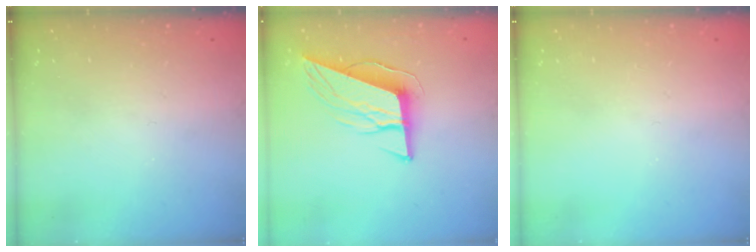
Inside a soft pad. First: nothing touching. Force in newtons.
{"total": 13.0, "press": 12.6, "slide": 3.2}
{"total": 0.0}